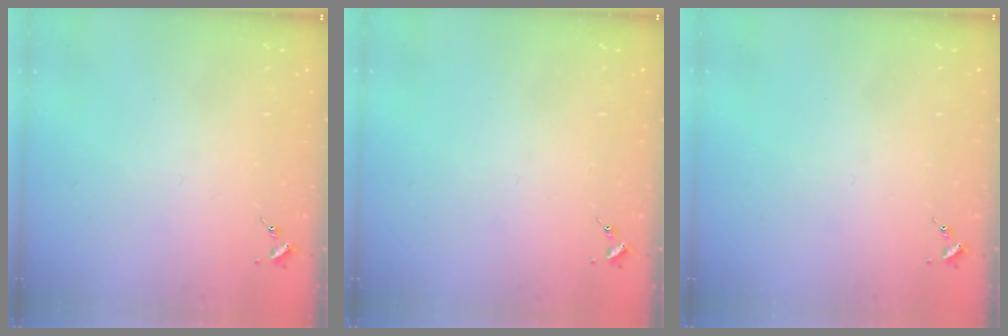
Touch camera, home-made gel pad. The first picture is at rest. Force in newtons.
{"total": 0.0}
{"total": 0.0}